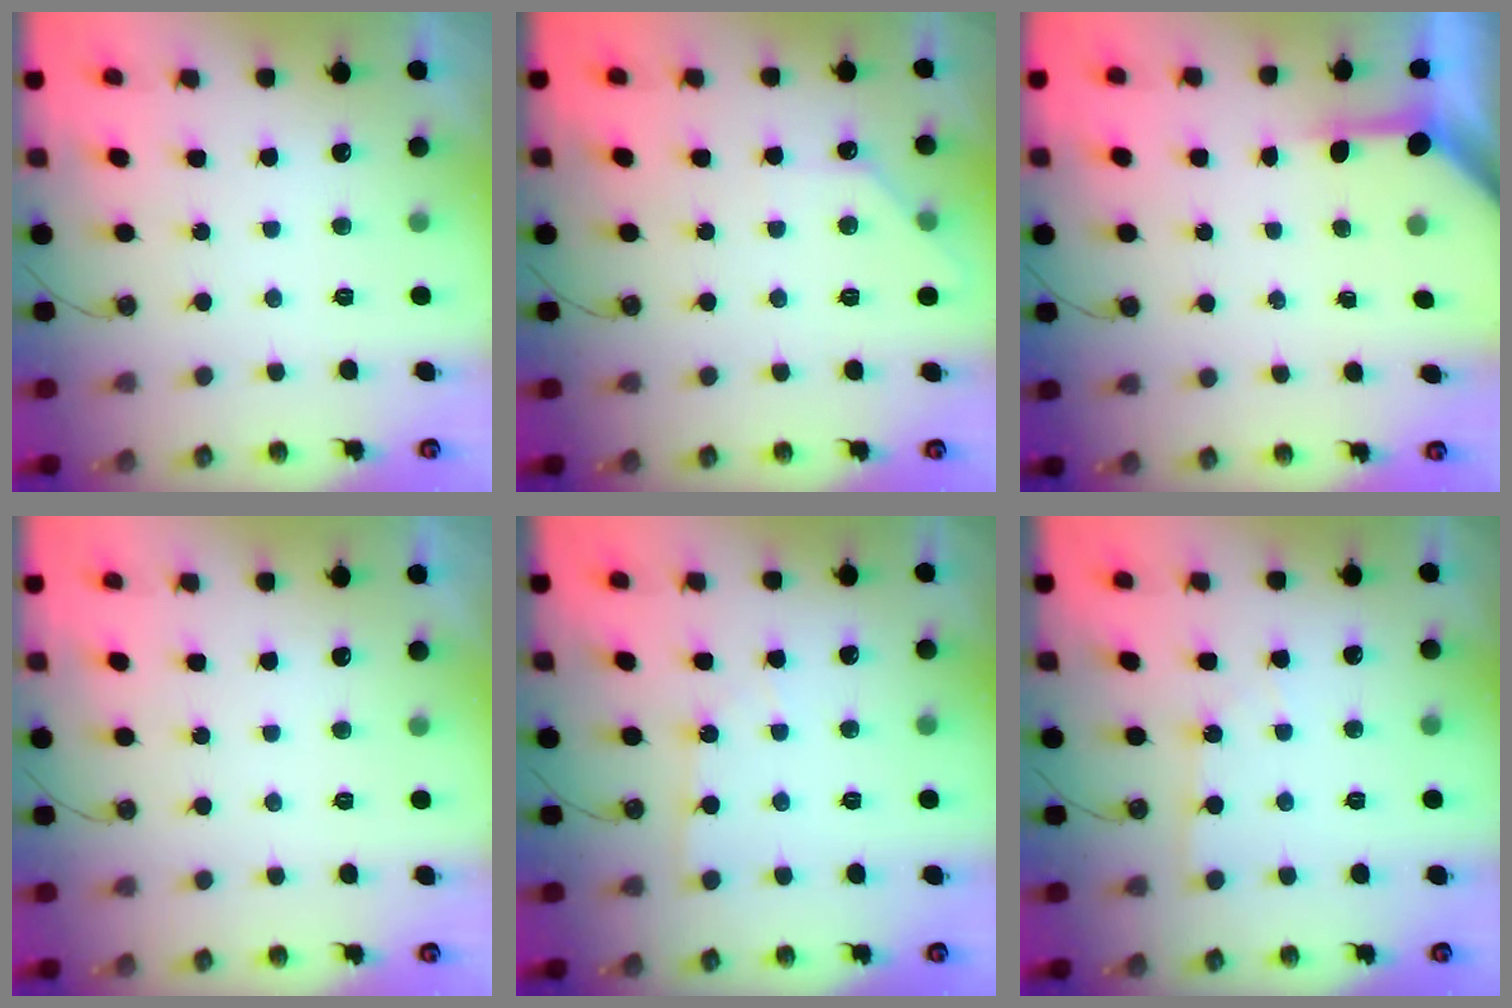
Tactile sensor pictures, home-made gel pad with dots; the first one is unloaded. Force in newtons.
{"total": 4.5, "press": 4.4, "slide": 0.6}
{"total": 3.3, "press": 3.3, "slide": 0.4}
{"total": 0.0}
{"total": 3.1, "press": 3.0, "slide": 0.5}
{"total": 3.1, "press": 3.0, "slide": 0.5}